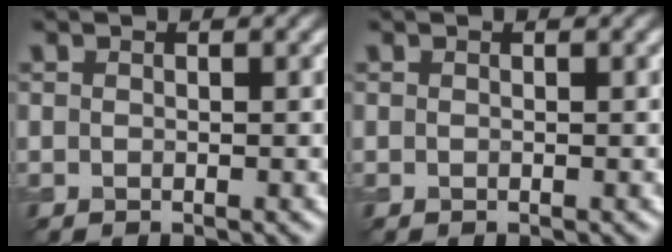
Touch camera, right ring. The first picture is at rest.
{"total": 0.0}